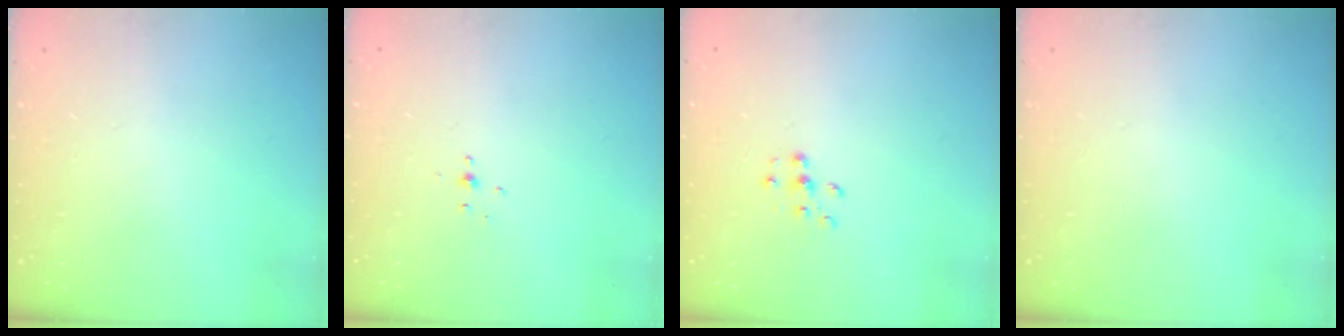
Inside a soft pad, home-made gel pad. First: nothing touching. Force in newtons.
{"total": 2.1, "press": 1.9, "slide": 0.8}
{"total": 6.3, "press": 6.3, "slide": 0.9}
{"total": 0.0}